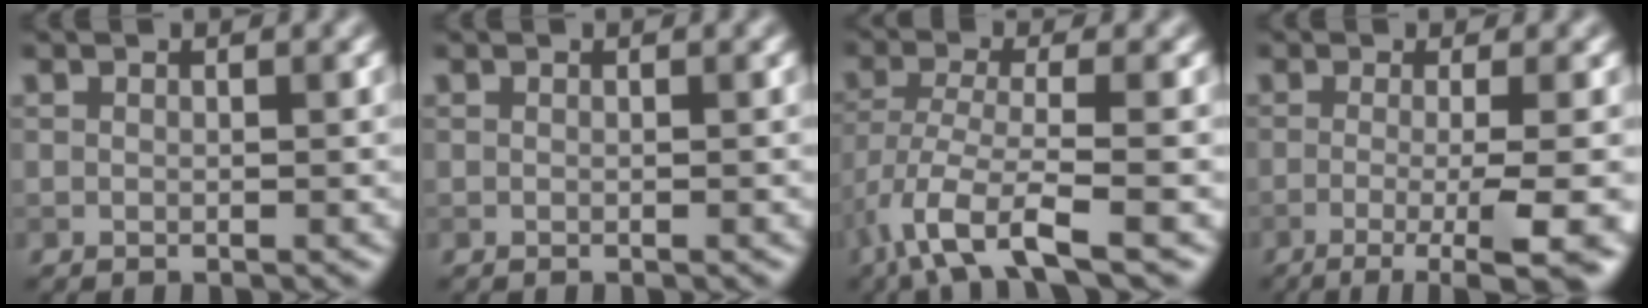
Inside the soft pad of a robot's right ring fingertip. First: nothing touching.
{"total": 0.0}
{"total": 5.8, "force": [-3.4, 1.5, 4.5], "torque": [-0.098, -0.011, -0.073]}
{"total": 7.5, "force": [-2.2, 2.0, 6.9], "torque": [-0.085, -0.018, -0.031]}